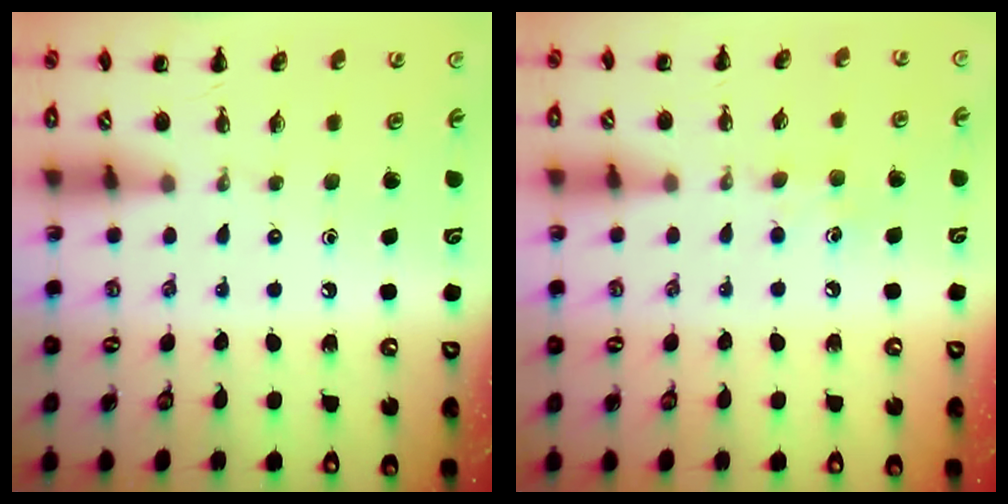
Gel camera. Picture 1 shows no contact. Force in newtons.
{"total": 5.6, "press": 5.5, "slide": 1.4}